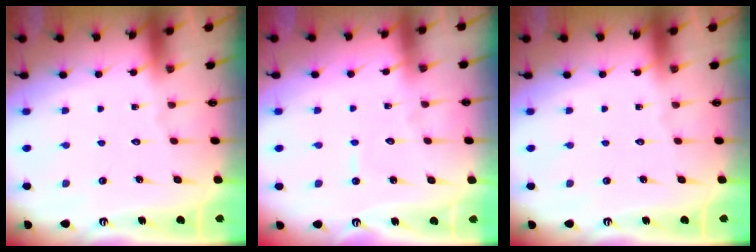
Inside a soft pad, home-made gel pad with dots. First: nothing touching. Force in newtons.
{"total": 3.8, "press": 3.8, "slide": 0.3}
{"total": 0.0}